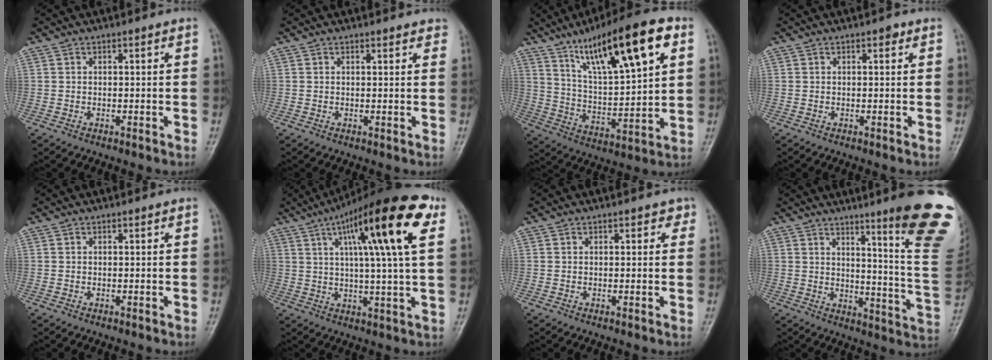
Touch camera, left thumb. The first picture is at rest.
{"total": 2.1, "force": [1.8, 0.8, 0.8], "torque": [0.005, -0.002, 0.012]}
{"total": 20.5, "force": [10.3, 5.3, 16.8], "torque": [-0.250, -0.025, 0.179]}
{"total": 1.0, "force": [0.6, 0.5, 0.7], "torque": [-0.006, 0.000, 0.004]}
{"total": 0.0}
{"total": 20.2, "force": [7.8, 3.4, 18.3], "torque": [-0.270, 0.002, 0.111]}
{"total": 1.6, "force": [0.8, 1.0, 0.9], "torque": [0.004, 0.000, 0.005]}
{"total": 21.3, "force": [12.5, 1.8, 17.2], "torque": [-0.190, -0.082, 0.161]}